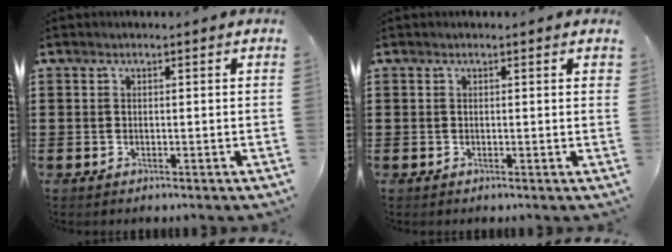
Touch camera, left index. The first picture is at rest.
{"total": 0.5, "force": [0.2, 0.0, 0.5], "torque": [-0.002, -0.002, 0.003]}